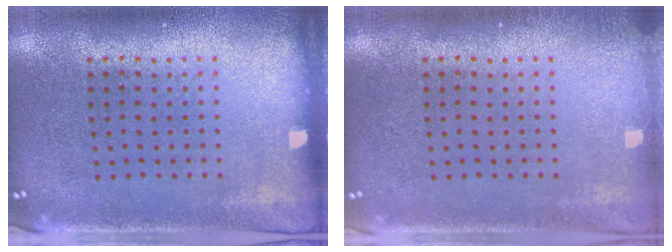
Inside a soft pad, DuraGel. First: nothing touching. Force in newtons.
{"total": 0.7, "press": 0.7, "slide": 0.2}